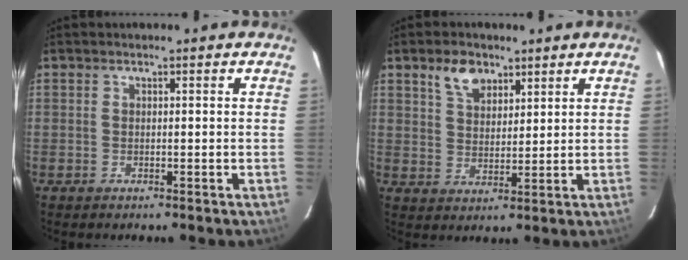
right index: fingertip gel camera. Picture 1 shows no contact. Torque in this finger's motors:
{"motor_torque": [0.09, 0.08, 0.20, 0.03]}